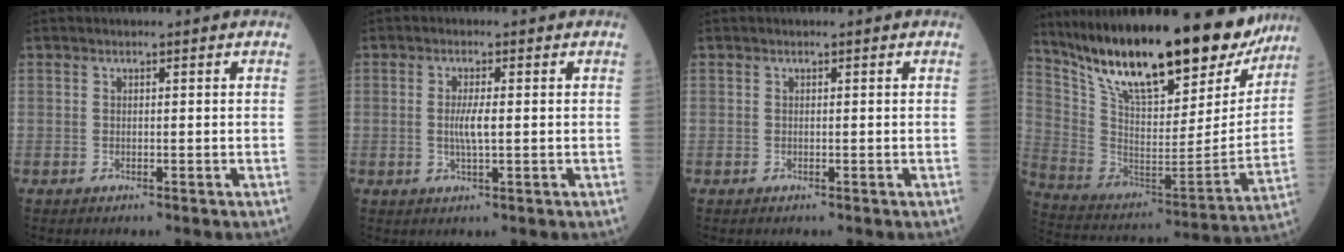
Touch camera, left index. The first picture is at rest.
{"total": 3.0, "force": [-0.1, 0.3, 3.0], "torque": [-0.062, -0.006, -0.003]}
{"total": 0.0}
{"total": 28.6, "force": [22.8, 7.7, 15.5], "torque": [-0.265, -0.019, 0.347]}